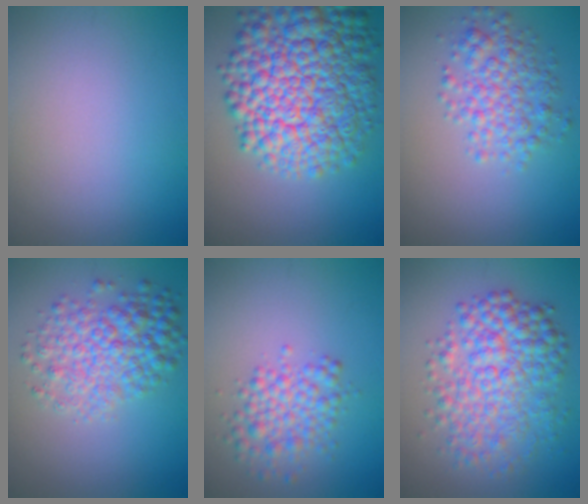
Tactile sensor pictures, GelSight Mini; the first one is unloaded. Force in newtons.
{"total": 13.3, "press": 13.3, "slide": 0.3}
{"total": 4.2, "press": 4.2, "slide": 0.0}
{"total": 5.8, "press": 5.8, "slide": 0.1}
{"total": 3.8, "press": 3.8, "slide": 0.1}
{"total": 7.1, "press": 7.1, "slide": 0.1}